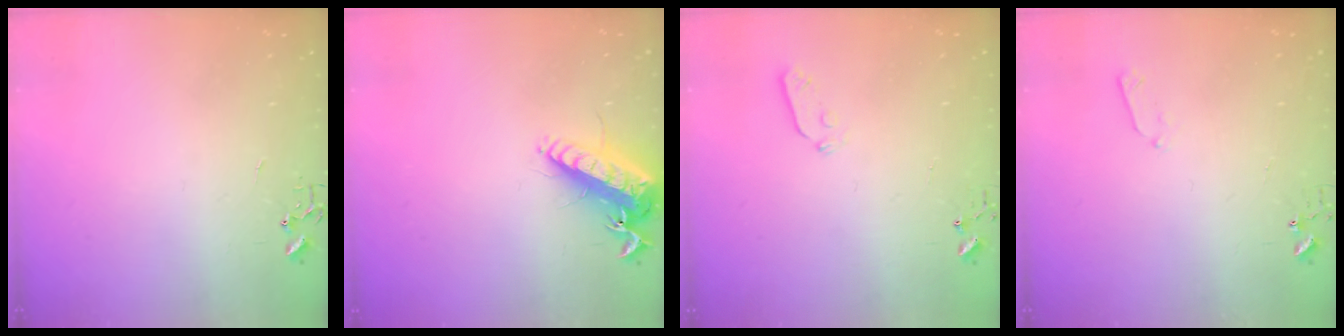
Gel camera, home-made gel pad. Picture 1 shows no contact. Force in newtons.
{"total": 14.6, "press": 14.4, "slide": 2.8}
{"total": 3.9, "press": 3.8, "slide": 0.9}
{"total": 3.4, "press": 3.4, "slide": 0.5}